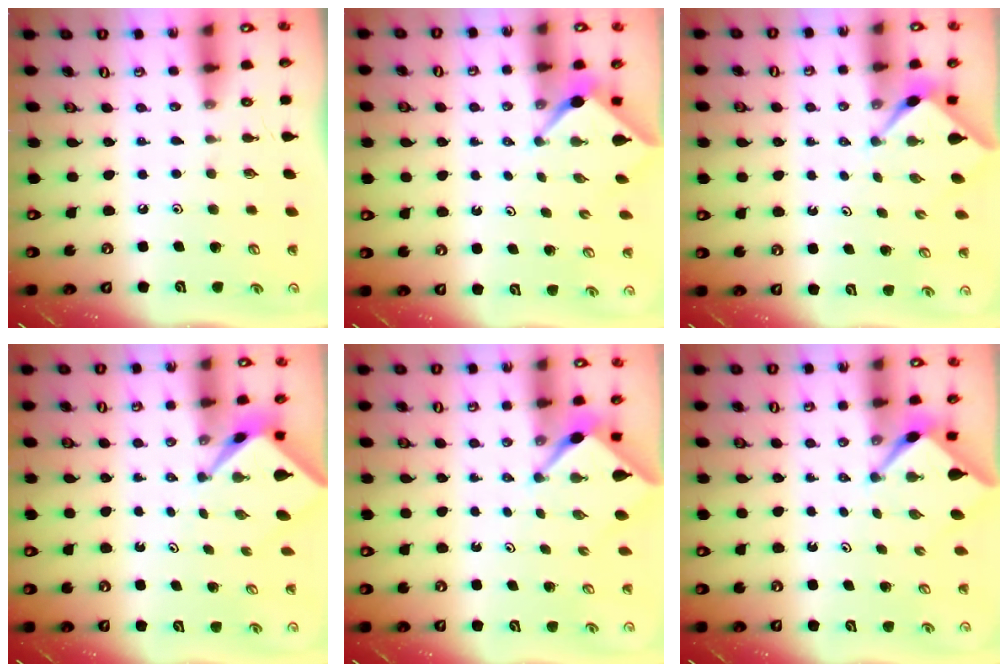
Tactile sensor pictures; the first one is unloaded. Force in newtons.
{"total": 2.5, "press": 2.5, "slide": 0.1}
{"total": 2.5, "press": 2.5, "slide": 0.3}
{"total": 2.5, "press": 2.5, "slide": 0.2}
{"total": 2.4, "press": 2.4, "slide": 0.2}
{"total": 2.6, "press": 2.6, "slide": 0.3}